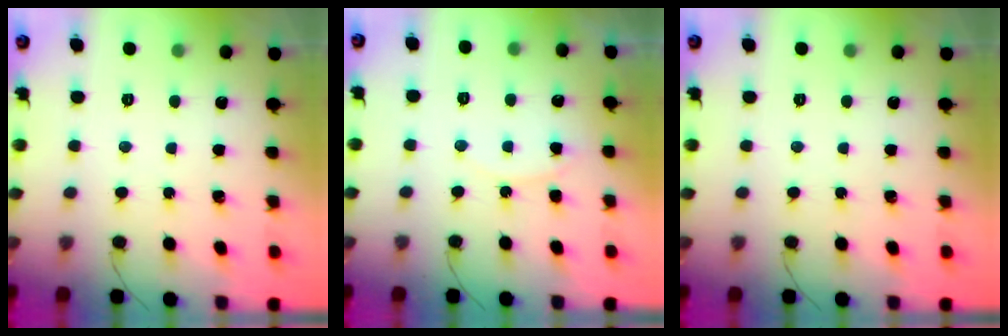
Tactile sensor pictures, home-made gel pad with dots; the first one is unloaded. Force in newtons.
{"total": 6.2, "press": 6.2, "slide": 0.6}
{"total": 0.0}